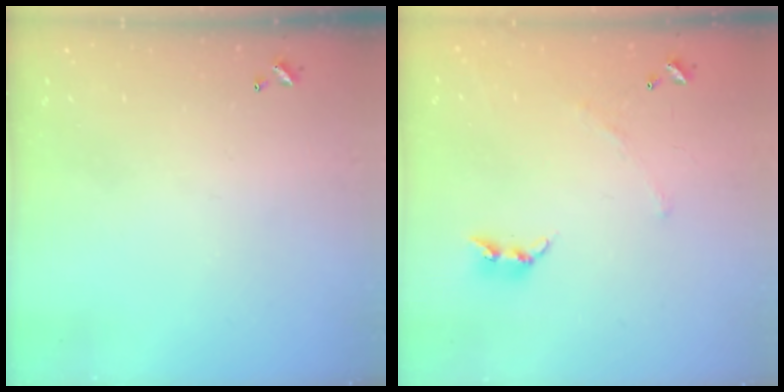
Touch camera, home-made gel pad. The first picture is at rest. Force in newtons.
{"total": 3.2, "press": 3.1, "slide": 0.9}